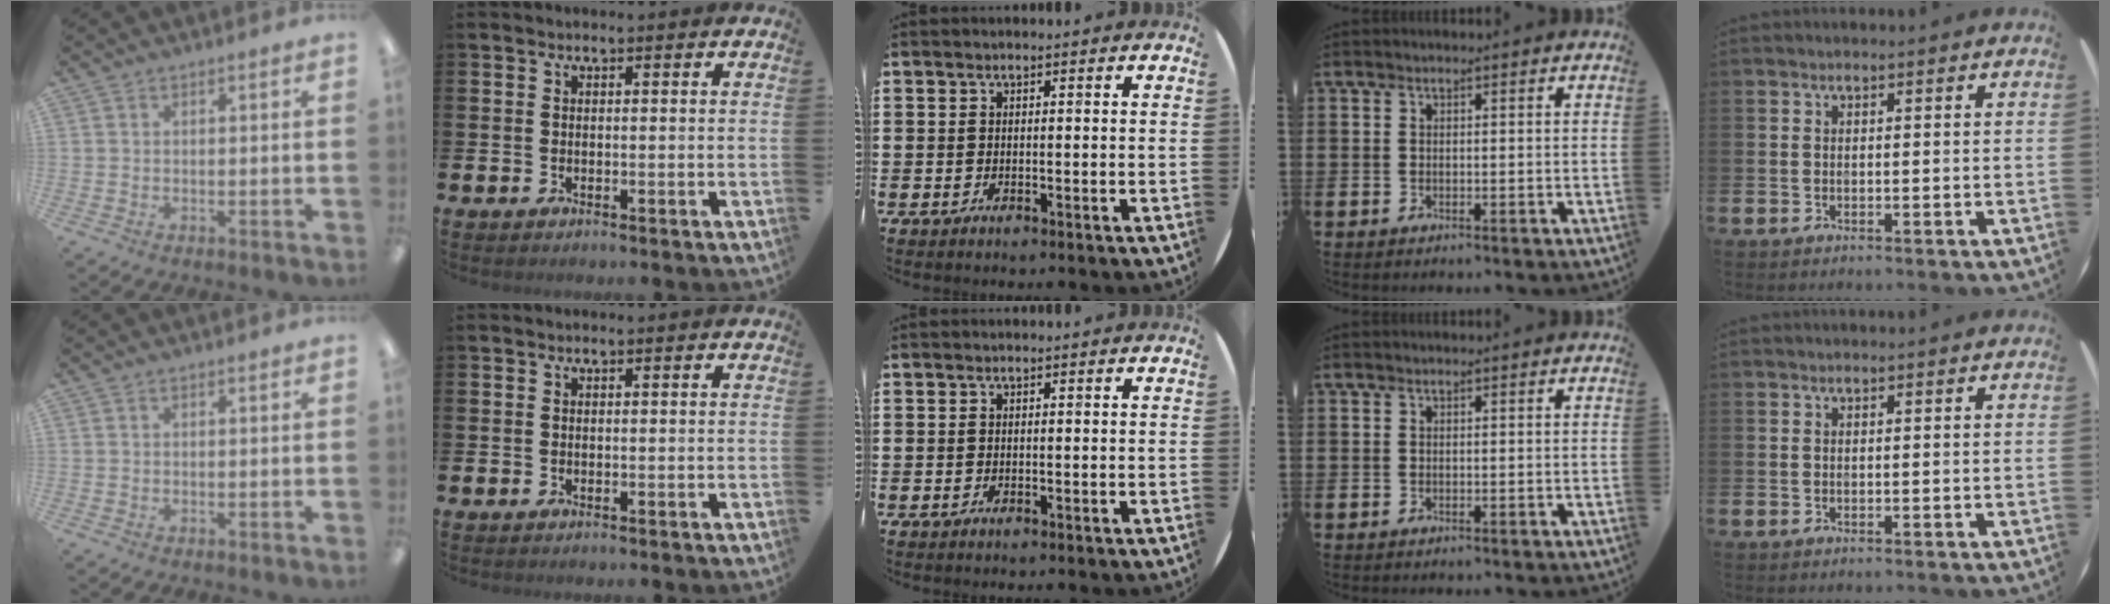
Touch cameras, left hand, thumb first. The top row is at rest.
{}